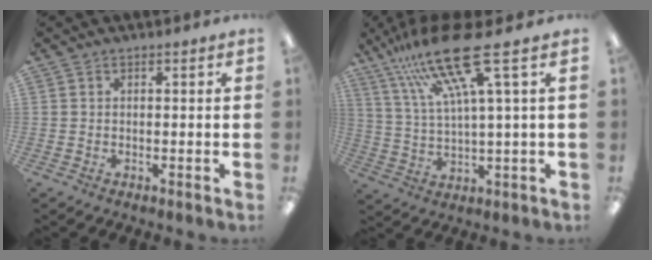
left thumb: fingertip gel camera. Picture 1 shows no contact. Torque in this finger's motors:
{"motor_torque": [0.51, 0.18, 1.84, -0.92, 0.17]}